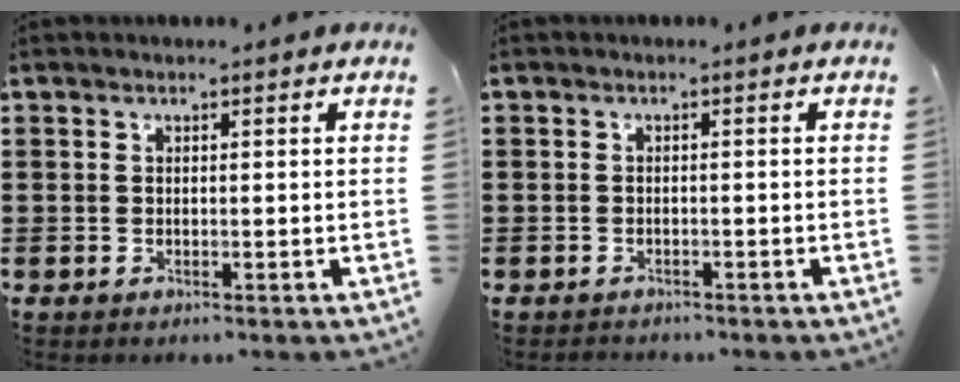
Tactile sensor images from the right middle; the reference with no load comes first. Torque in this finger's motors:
{"motor_torque": [-0.12, 0.23, -0.24, -0.09]}